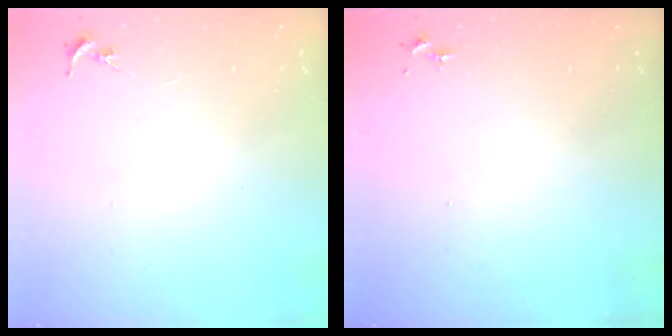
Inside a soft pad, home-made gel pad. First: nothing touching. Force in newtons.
{"total": 0.0}